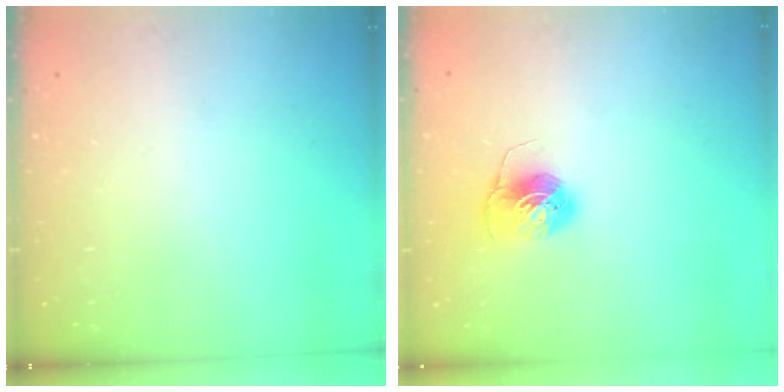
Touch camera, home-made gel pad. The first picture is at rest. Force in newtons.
{"total": 7.1, "press": 7.1, "slide": 0.5}